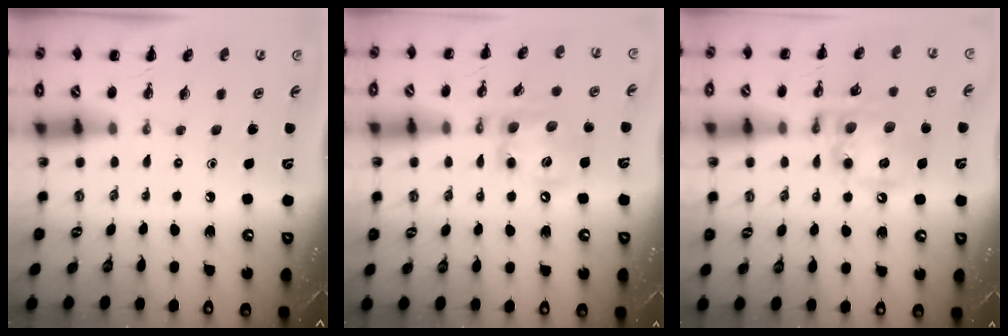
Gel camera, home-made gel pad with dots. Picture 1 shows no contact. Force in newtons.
{"total": 14.2, "press": 14.0, "slide": 2.3}
{"total": 14.2, "press": 13.9, "slide": 3.0}